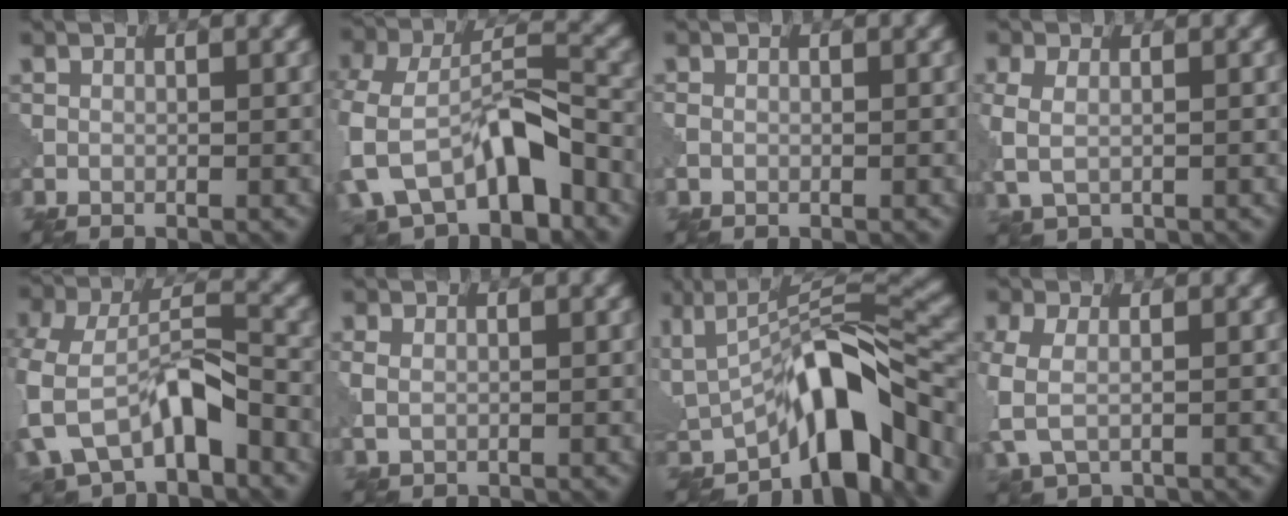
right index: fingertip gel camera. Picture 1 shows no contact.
{"total": 9.5, "force": [-4.3, 5.2, 6.7], "torque": [-0.128, 0.007, -0.080]}
{"total": 0.8, "force": [-0.2, 0.7, 0.4], "torque": [-0.009, -0.001, -0.006]}
{"total": 3.3, "force": [-0.1, 2.2, 2.5], "torque": [-0.066, -0.003, 0.001]}
{"total": 8.4, "force": [-3.7, 4.6, 6.1], "torque": [-0.128, 0.003, -0.075]}
{"total": 1.7, "force": [0.2, 1.2, 1.1], "torque": [-0.031, -0.001, 0.008]}
{"total": 9.4, "force": [-4.2, 3.4, 7.7], "torque": [-0.089, 0.013, -0.079]}
{"total": 4.4, "force": [-0.8, 2.8, 3.4], "torque": [-0.095, -0.005, -0.019]}